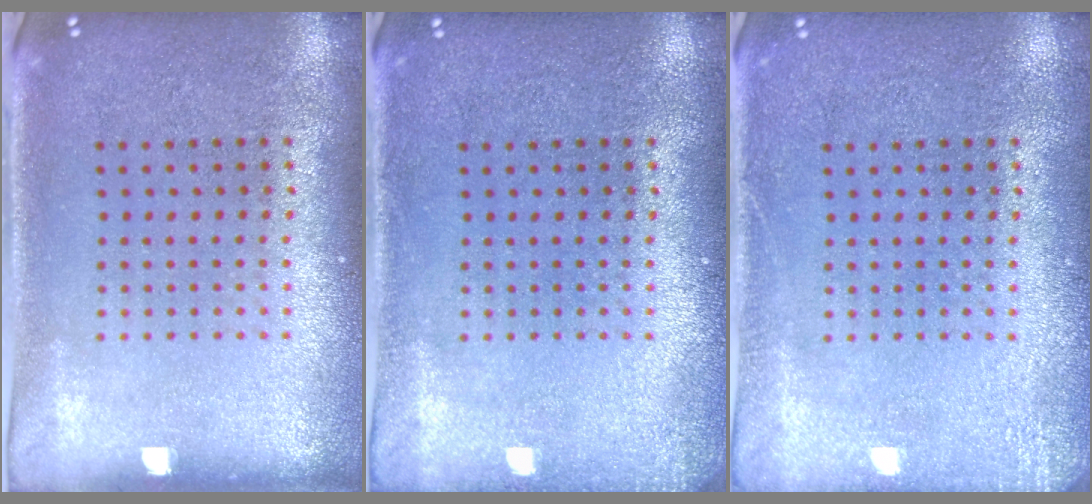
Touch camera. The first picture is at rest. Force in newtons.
{"total": 1.0, "press": 1.0, "slide": 0.3}
{"total": 1.9, "press": 1.9, "slide": 0.3}